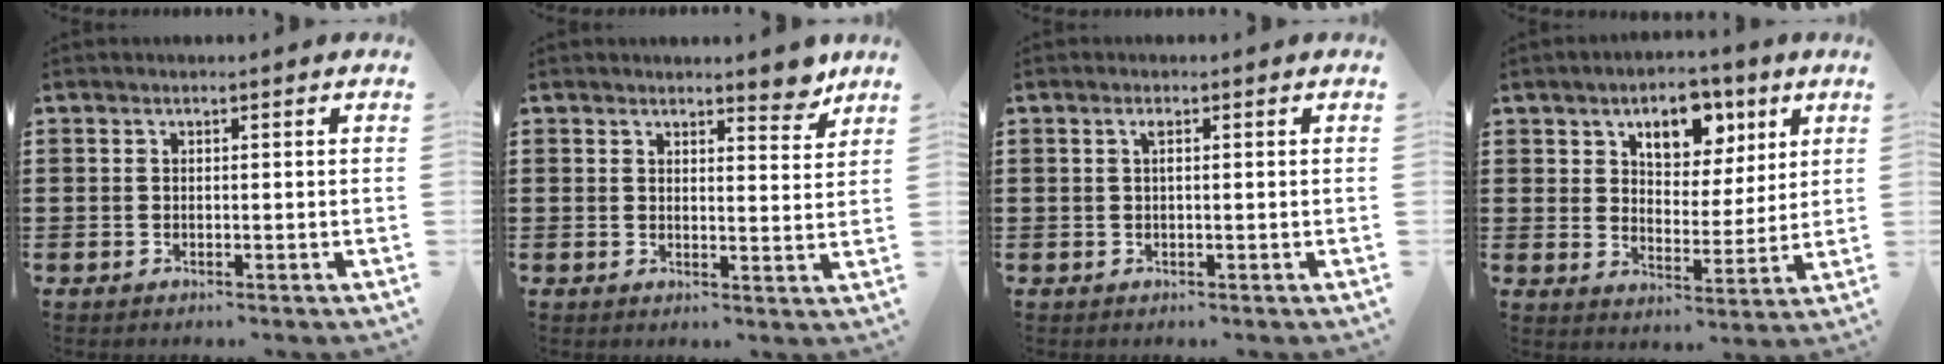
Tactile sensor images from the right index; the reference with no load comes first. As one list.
[{"total": 4.2, "force": [3.7, 1.2, 1.5], "torque": [-0.012, -0.015, 0.064]}, {"total": 1.0, "force": [0.2, 0.1, 0.9], "torque": [-0.019, 0.002, 0.003]}, {"total": 7.7, "force": [4.4, 4.8, 4.2], "torque": [-0.075, -0.002, 0.071]}]